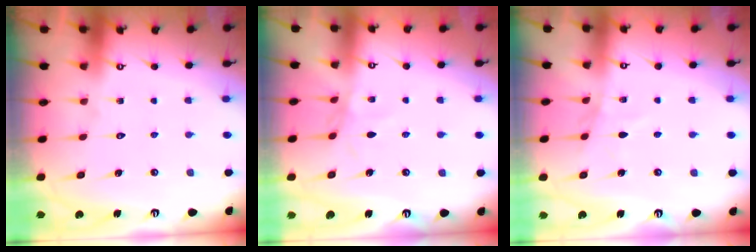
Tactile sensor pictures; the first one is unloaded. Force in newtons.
{"total": 2.2, "press": 2.2, "slide": 0.4}
{"total": 3.7, "press": 3.7, "slide": 0.4}